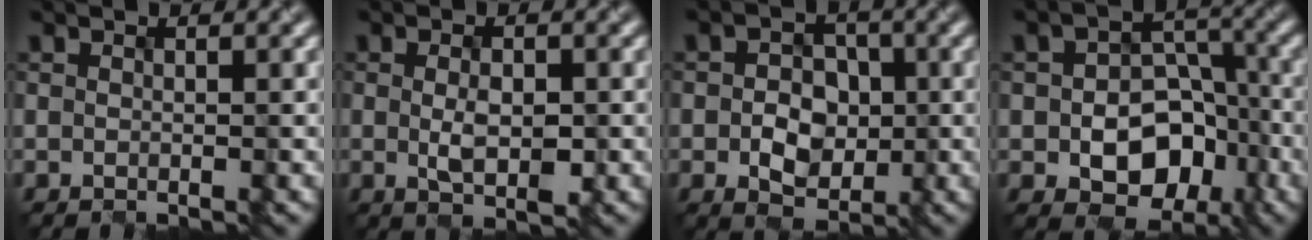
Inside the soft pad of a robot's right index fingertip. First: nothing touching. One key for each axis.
{"total": 2.8, "fx": -0.7, "fy": 1.2, "fz": 2.4, "tx": -0.054, "ty": -0.004, "tz": -0.001}
{"total": 4.6, "fx": -0.9, "fy": 3.5, "fz": 2.8, "tx": -0.052, "ty": -0.003, "tz": -0.011}
{"total": 8.2, "fx": -2.6, "fy": 5.8, "fz": 5.2, "tx": -0.077, "ty": -0.011, "tz": -0.027}